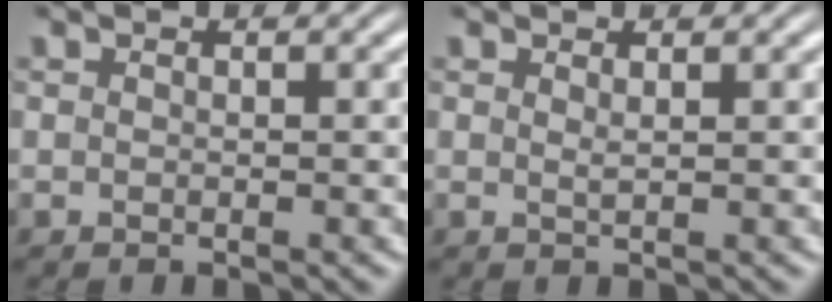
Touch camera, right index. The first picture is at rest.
{"total": 0.8, "force": [0.5, -0.5, 0.3], "torque": [-0.004, -0.007, 0.013]}